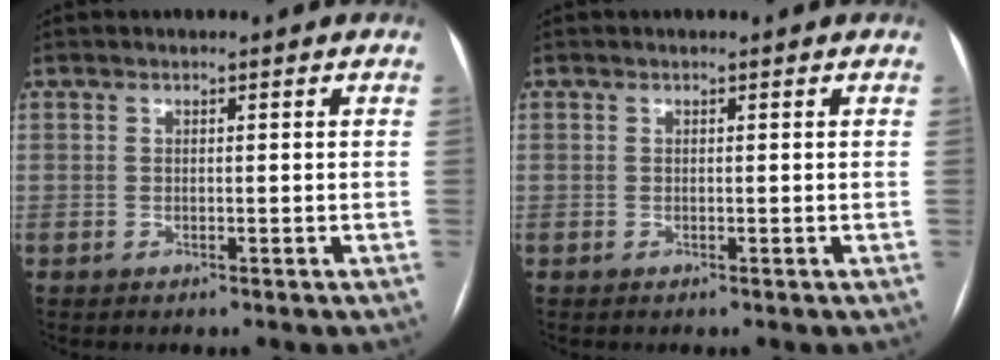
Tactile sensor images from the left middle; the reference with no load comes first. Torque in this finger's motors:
{"motor_torque": [0.07, -0.07, 0.00, 0.00]}